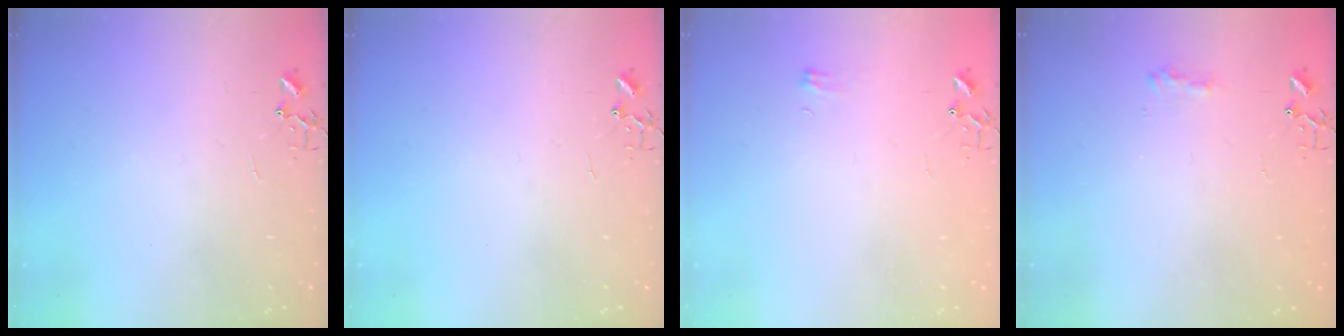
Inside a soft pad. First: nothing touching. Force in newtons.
{"total": 0.0}
{"total": 4.7, "press": 4.7, "slide": 0.5}
{"total": 7.8, "press": 7.8, "slide": 0.3}